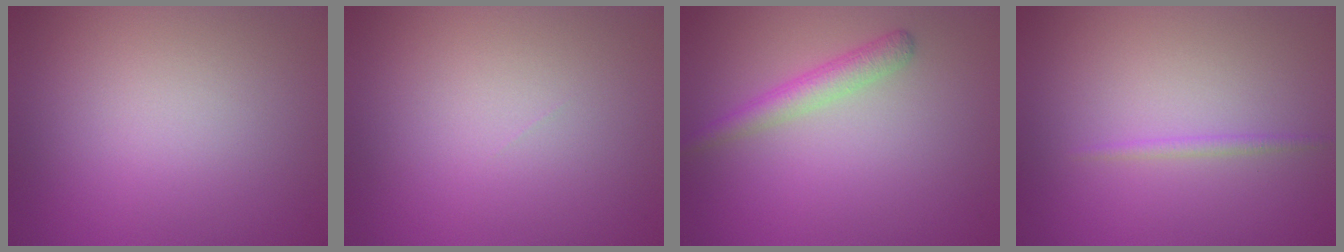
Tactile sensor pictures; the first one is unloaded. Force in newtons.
{"total": 0.0}
{"total": 2.3, "press": 2.3, "slide": 0.0}
{"total": 0.8, "press": 0.8, "slide": 0.0}